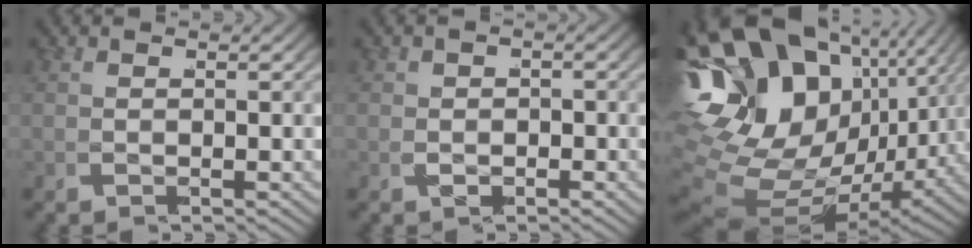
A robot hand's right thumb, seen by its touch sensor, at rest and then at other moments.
{"total": 1.4, "force": [-0.7, 1.2, -0.1], "torque": [-0.015, -0.008, -0.006]}
{"total": 21.5, "force": [-1.5, 15.8, 14.5], "torque": [-0.285, -0.047, -0.018]}